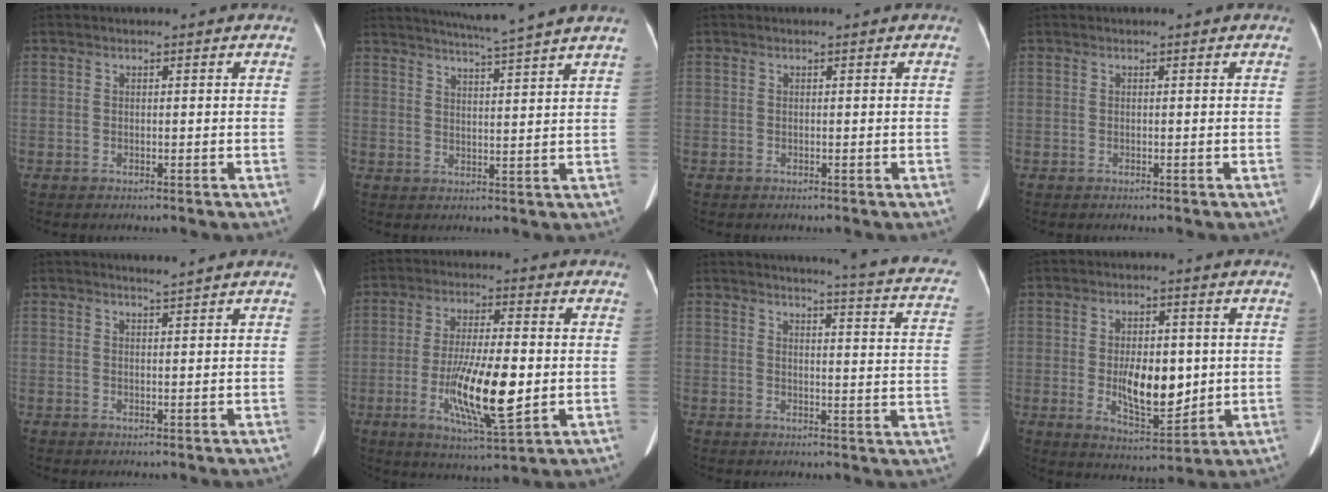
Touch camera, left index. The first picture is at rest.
{"total": 10.8, "force": [9.5, -2.0, 4.8], "torque": [-0.079, -0.004, 0.125]}
{"total": 0.0}
{"total": 0.0}
{"total": 1.3, "force": [1.2, -0.6, 0.2], "torque": [-0.014, -0.008, 0.026]}
{"total": 12.9, "force": [-2.3, 2.2, 12.5], "torque": [-0.230, -0.016, -0.037]}
{"total": 14.9, "force": [13.4, 0.5, 6.4], "torque": [-0.068, -0.068, 0.123]}
{"total": 9.8, "force": [-0.4, 4.4, 8.8], "torque": [-0.147, -0.006, 0.005]}